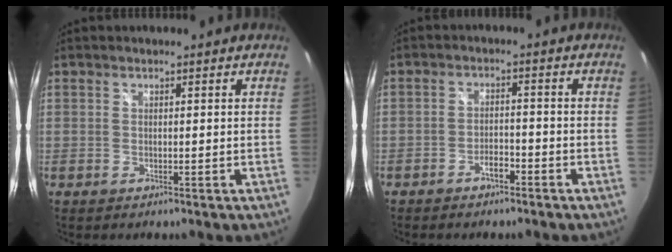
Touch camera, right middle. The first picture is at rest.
{"total": 3.1, "force": [-2.5, 1.2, 1.4], "torque": [-0.036, 0.003, -0.040]}